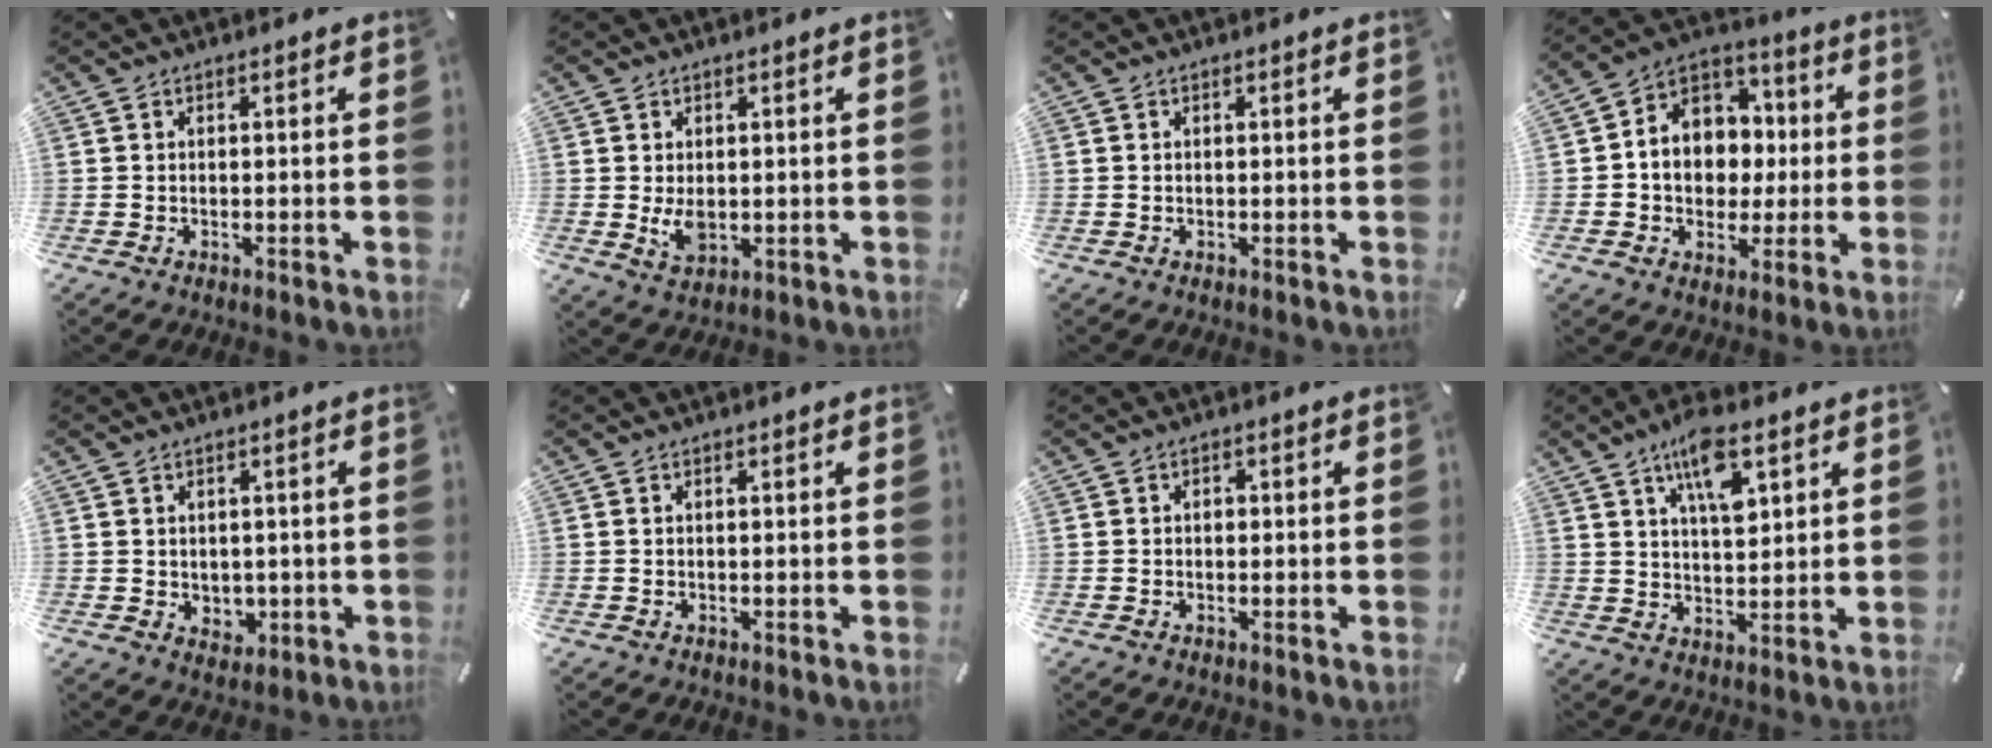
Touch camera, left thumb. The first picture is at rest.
{"total": 4.5, "force": [0.0, 3.0, 3.4], "torque": [-0.074, -0.006, -0.003]}
{"total": 0.0}
{"total": 11.3, "force": [-0.6, 10.6, 4.1], "torque": [-0.082, 0.002, -0.005]}
{"total": 3.1, "force": [0.8, 2.9, 0.6], "torque": [0.000, -0.002, 0.013]}
{"total": 0.0}
{"total": 1.0, "force": [0.0, 0.8, 0.6], "torque": [-0.013, 0.005, -0.003]}
{"total": 10.2, "force": [5.6, 4.3, 7.4], "torque": [-0.116, -0.018, 0.093]}